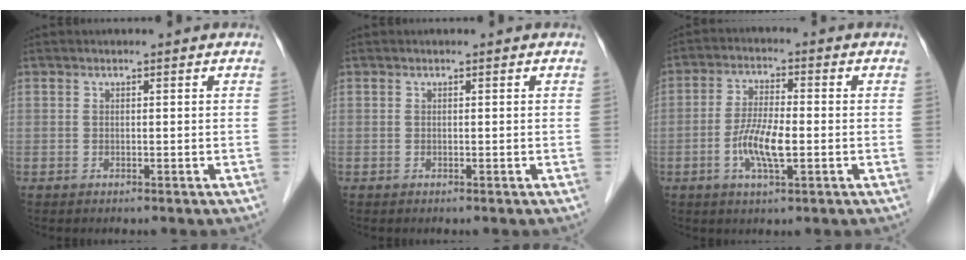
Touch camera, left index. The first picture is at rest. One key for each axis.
{"total": 0.0}
{"total": 6.8, "fx": -2.0, "fy": 1.4, "fz": 6.4, "tx": -0.132, "ty": -0.007, "tz": -0.039}